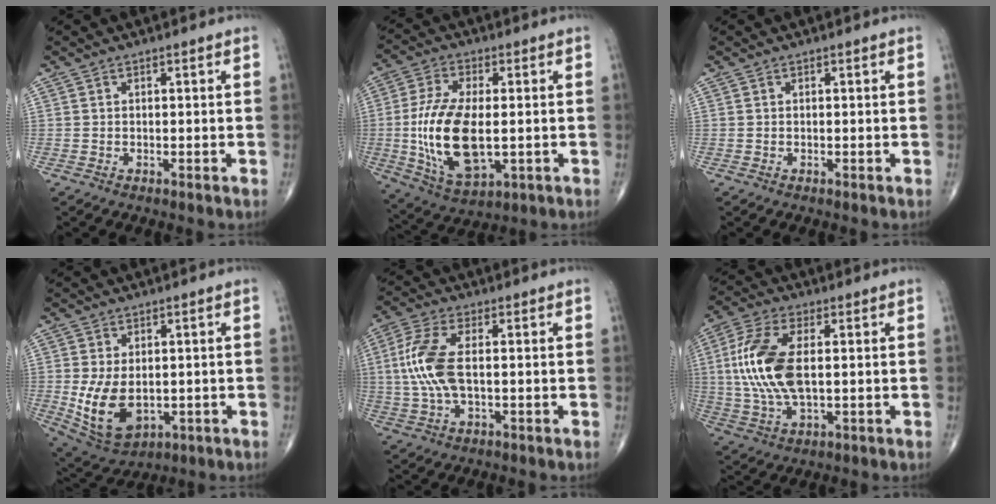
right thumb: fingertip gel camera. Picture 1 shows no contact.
{"total": 16.4, "force": [-1.4, 7.9, 14.3], "torque": [-0.286, -0.010, -0.016]}
{"total": 0.0}
{"total": 11.0, "force": [-1.1, 6.9, 8.5], "torque": [-0.152, -0.013, 0.002]}
{"total": 10.1, "force": [0.4, 4.4, 9.1], "torque": [-0.220, 0.006, 0.008]}
{"total": 14.2, "force": [1.2, 6.7, 12.4], "torque": [-0.277, 0.000, 0.024]}